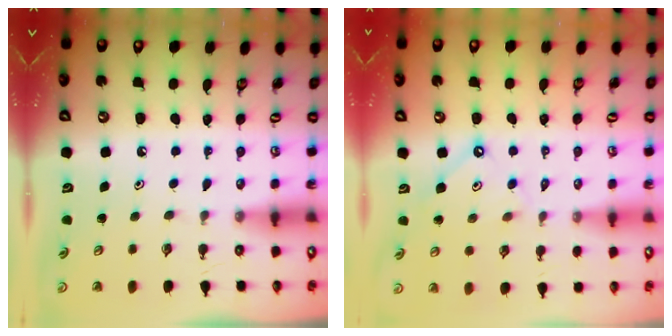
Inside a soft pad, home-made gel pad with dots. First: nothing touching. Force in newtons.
{"total": 5.1, "press": 5.1, "slide": 0.6}